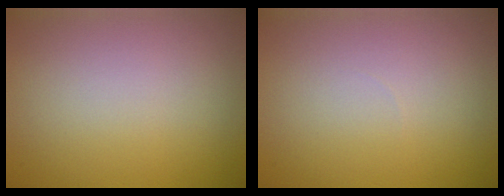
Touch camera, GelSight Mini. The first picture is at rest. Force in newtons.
{"total": 0.0}